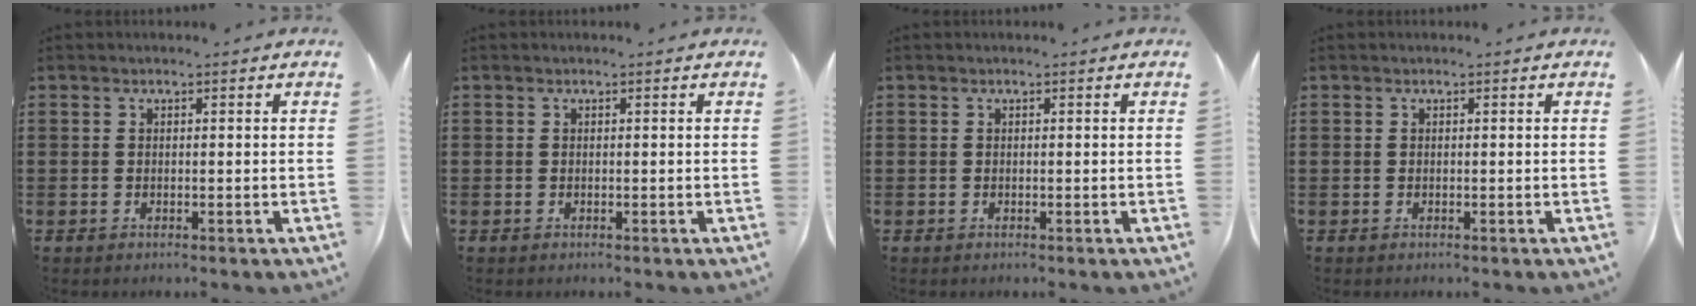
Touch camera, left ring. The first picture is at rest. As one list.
[{"total": 0.0}, {"total": 0.0}, {"total": 0.0}]